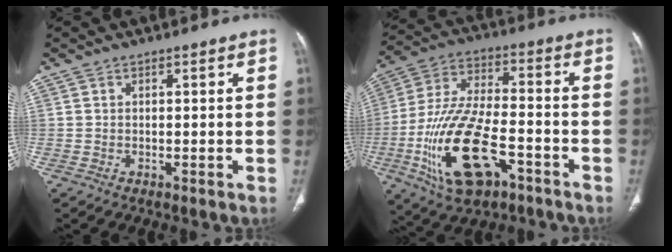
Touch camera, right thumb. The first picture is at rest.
{"total": 19.8, "force": [-7.7, 9.2, 15.7], "torque": [-0.311, 0.032, -0.128]}